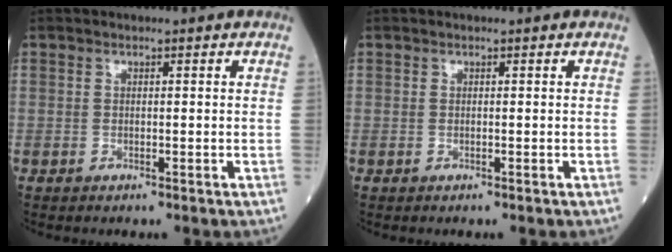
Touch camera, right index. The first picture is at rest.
{"total": 0.0}